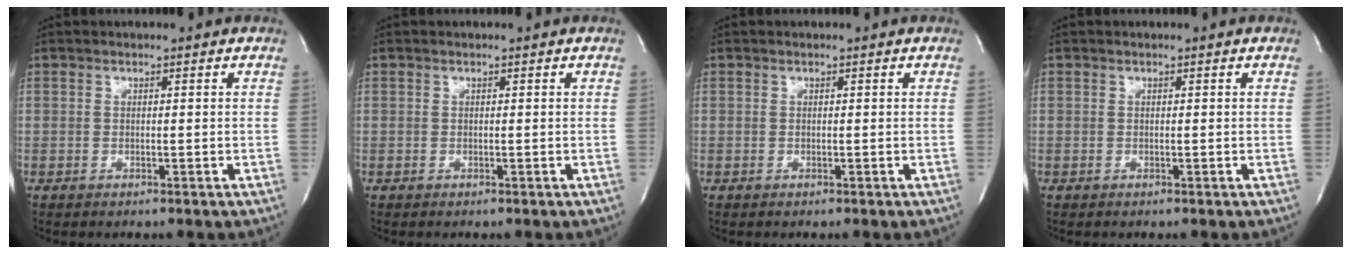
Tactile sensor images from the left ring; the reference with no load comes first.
{"total": 0.0}
{"total": 0.0}
{"total": 0.0}